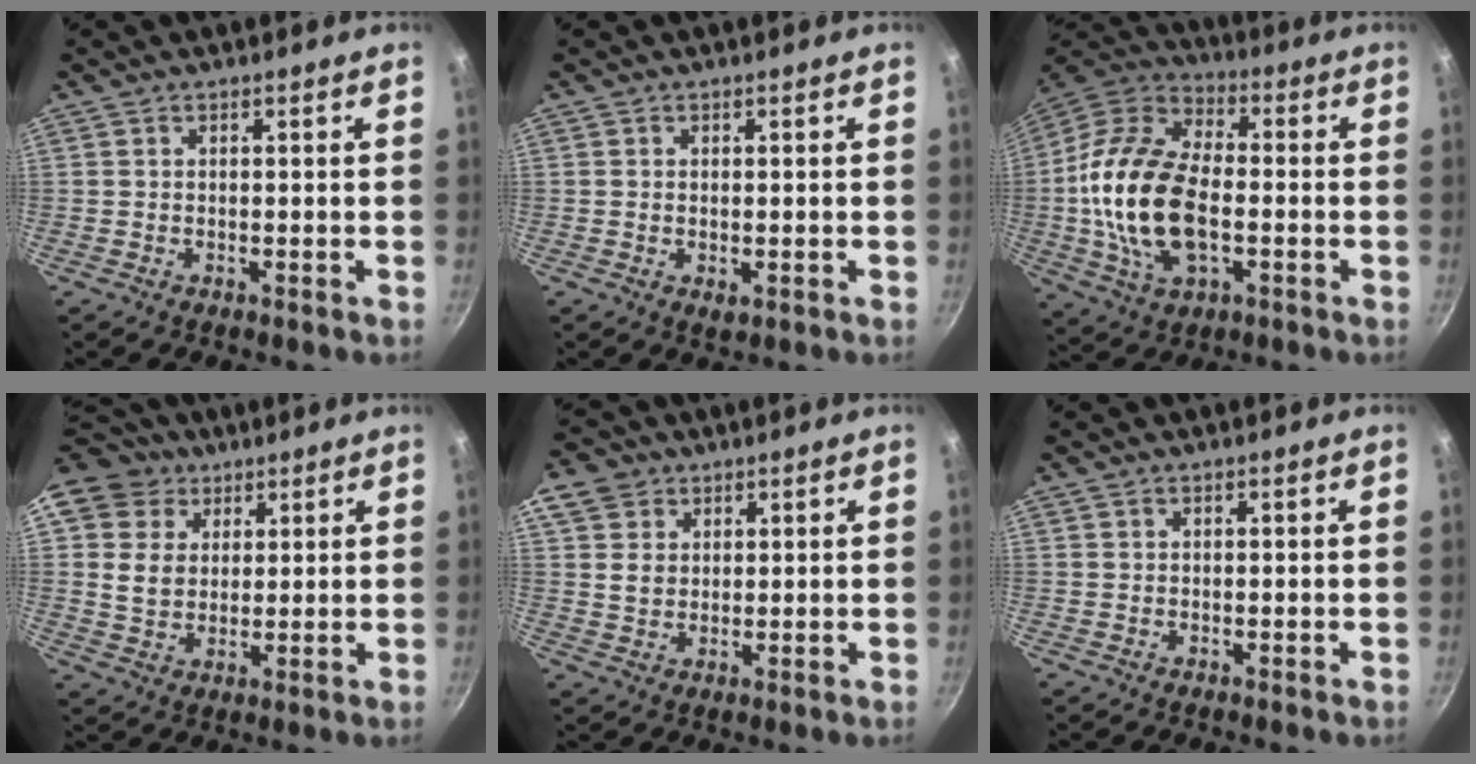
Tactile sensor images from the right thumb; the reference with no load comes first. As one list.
[{"total": 1.6, "force": [-0.1, 0.9, 1.3], "torque": [-0.020, -0.004, -0.001]}, {"total": 20.8, "force": [-2.3, 11.9, 16.9], "torque": [-0.321, 0.028, -0.052]}, {"total": 12.4, "force": [6.7, 9.7, 4.1], "torque": [-0.051, -0.012, 0.116]}, {"total": 6.7, "force": [3.1, 5.5, 2.4], "torque": [-0.012, -0.006, 0.050]}, {"total": 0.0}]